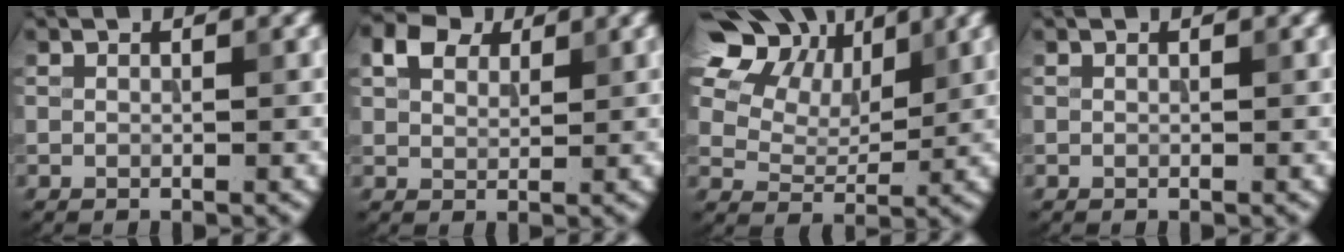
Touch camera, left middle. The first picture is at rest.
{"total": 3.4, "force": [1.9, 2.2, 1.8], "torque": [-0.041, 0.009, 0.035]}
{"total": 12.0, "force": [6.7, 7.6, 6.3], "torque": [-0.135, 0.031, 0.123]}
{"total": 0.0}